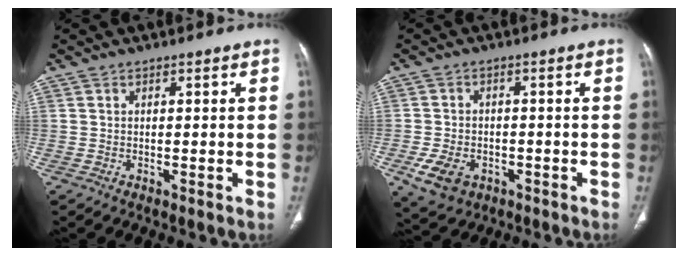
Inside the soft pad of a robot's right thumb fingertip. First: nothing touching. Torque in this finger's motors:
{"motor_torque": [-0.03, 0.13, 0.16, 0.16, 0.07]}